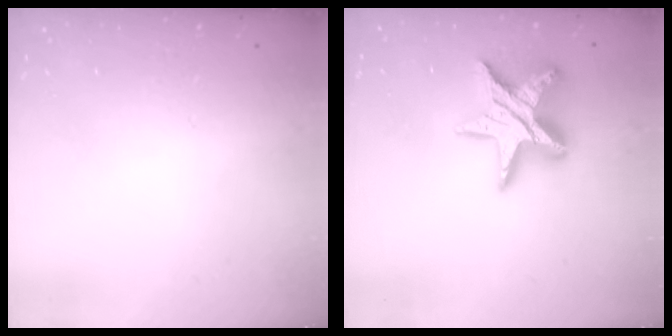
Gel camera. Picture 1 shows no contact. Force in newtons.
{"total": 16.8, "press": 16.7, "slide": 1.1}